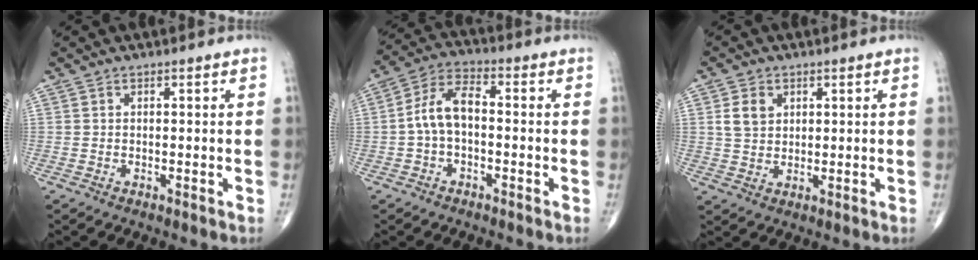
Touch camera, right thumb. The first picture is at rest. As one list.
[{"total": 9.5, "force": [-1.3, 5.2, 7.8], "torque": [-0.148, 0.037, -0.037]}, {"total": 4.6, "force": [1.6, 3.5, 2.5], "torque": [-0.034, -0.004, 0.032]}]